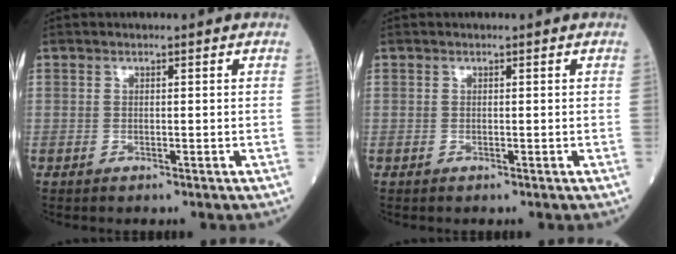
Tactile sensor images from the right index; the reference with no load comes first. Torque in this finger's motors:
{"motor_torque": [0.00, 0.00, 0.00, -0.01]}